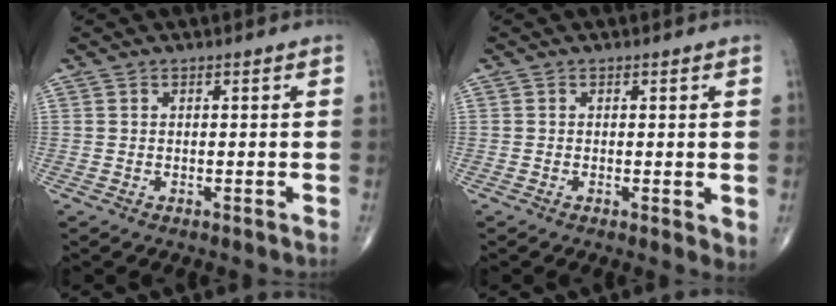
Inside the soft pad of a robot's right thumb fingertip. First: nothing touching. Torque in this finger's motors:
{"motor_torque": [-0.39, -0.10, -0.34, -0.22, -0.03]}